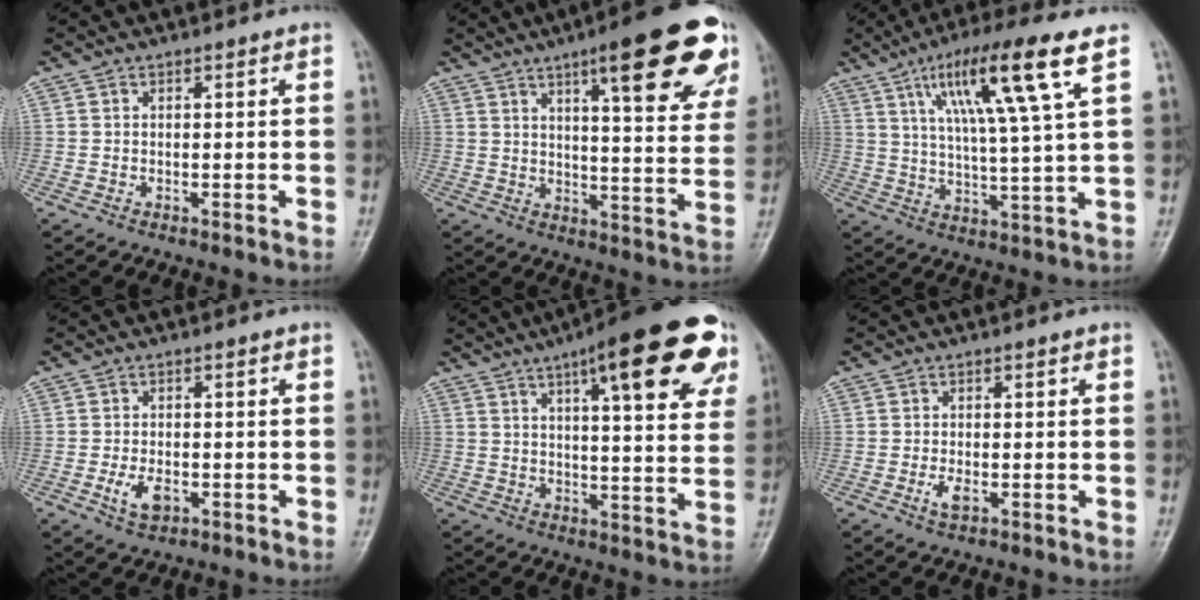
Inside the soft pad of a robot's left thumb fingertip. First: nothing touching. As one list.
[{"total": 21.8, "force": [11.9, 5.2, 17.5], "torque": [-0.204, -0.038, 0.156]}, {"total": 15.5, "force": [7.2, 1.1, 13.6], "torque": [-0.241, -0.016, 0.124]}, {"total": 4.4, "force": [-1.5, 2.6, 3.2], "torque": [-0.058, 0.002, -0.024]}, {"total": 22.0, "force": [11.3, 5.9, 17.9], "torque": [-0.221, -0.020, 0.146]}, {"total": 2.5, "force": [-0.8, 1.2, 2.0], "torque": [-0.041, -0.001, -0.017]}]